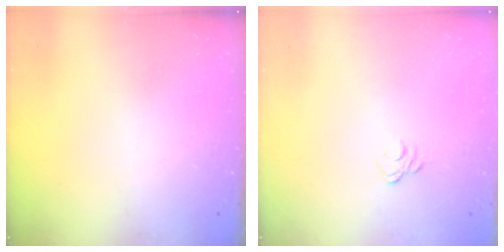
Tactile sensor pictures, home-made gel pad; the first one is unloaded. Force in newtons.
{"total": 3.2, "press": 3.0, "slide": 1.2}